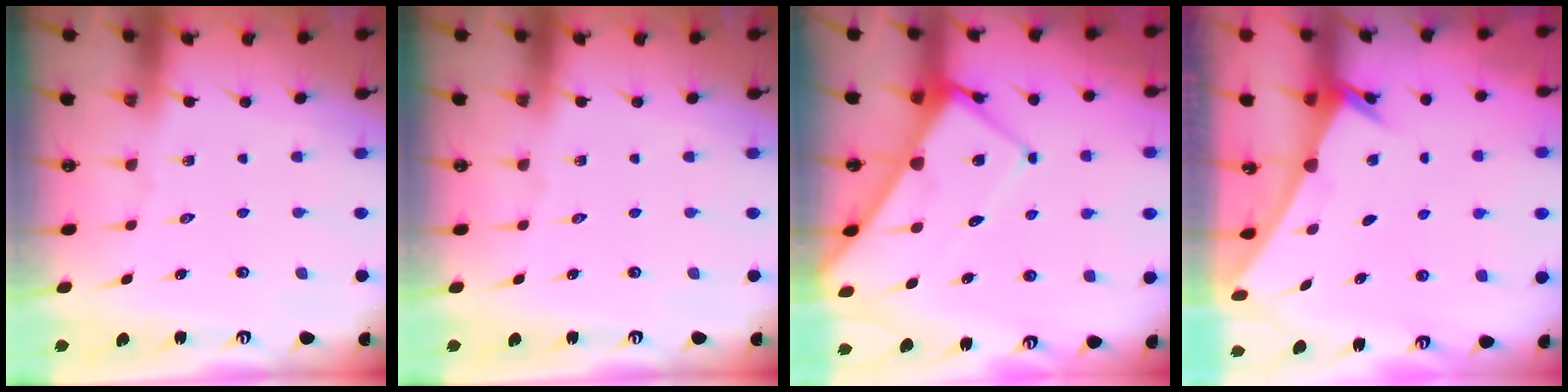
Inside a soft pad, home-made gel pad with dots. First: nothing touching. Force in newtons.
{"total": 0.0}
{"total": 11.3, "press": 11.2, "slide": 1.1}
{"total": 2.4, "press": 2.4, "slide": 0.2}